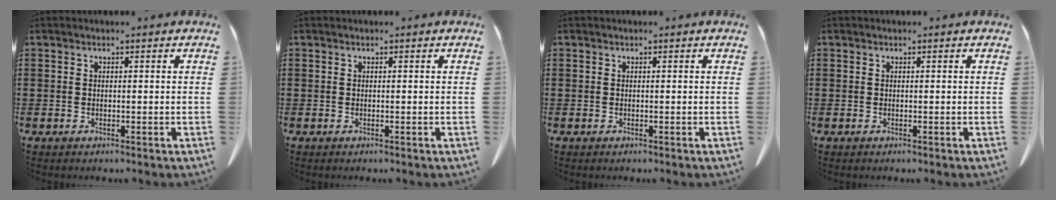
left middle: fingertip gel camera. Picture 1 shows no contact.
{"total": 0.0}
{"total": 0.0}
{"total": 0.0}